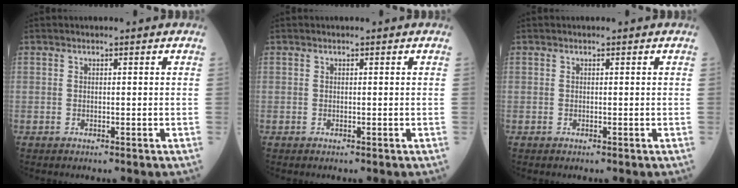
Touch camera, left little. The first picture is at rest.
{"total": 0.0}
{"total": 0.0}